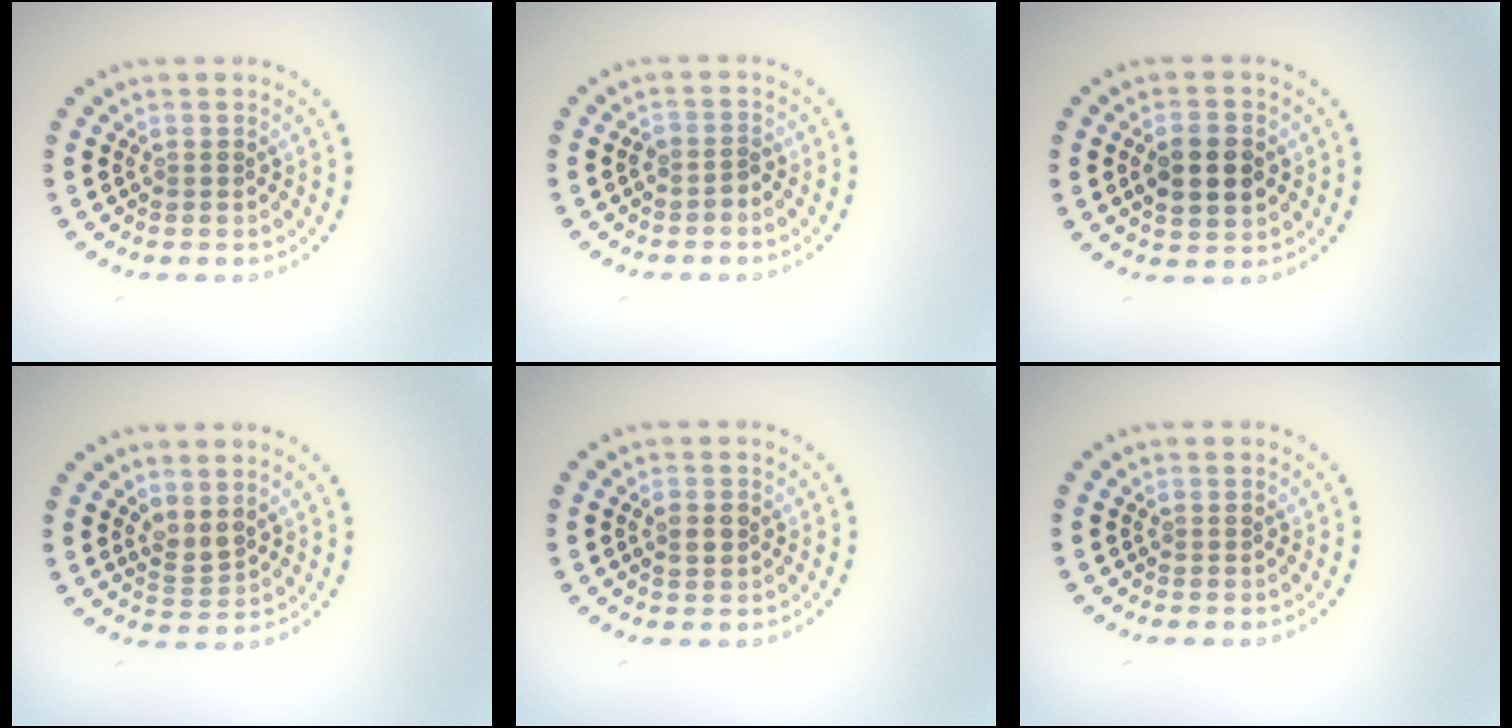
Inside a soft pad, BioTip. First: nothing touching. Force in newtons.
{"total": 1.1, "press": 0.9, "slide": 0.7}
{"total": 3.9, "press": 3.9, "slide": 0.2}
{"total": 1.7, "press": 1.4, "slide": 0.9}
{"total": 1.0, "press": 1.0, "slide": 0.0}
{"total": 0.0}